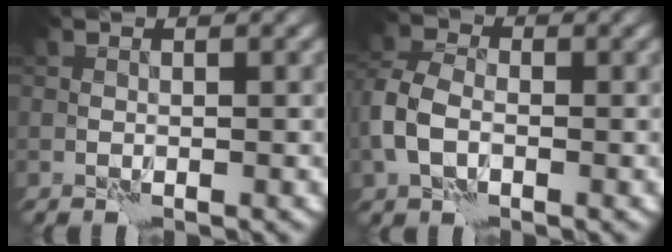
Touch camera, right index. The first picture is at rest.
{"total": 3.8, "force": [-0.9, 2.6, 2.7], "torque": [-0.067, 0.005, -0.028]}